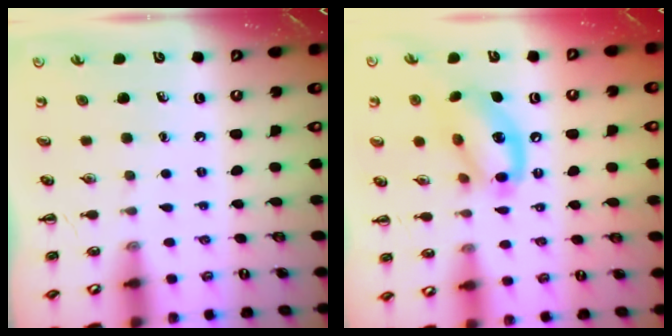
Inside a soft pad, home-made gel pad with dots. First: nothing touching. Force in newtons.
{"total": 14.5, "press": 14.4, "slide": 2.3}